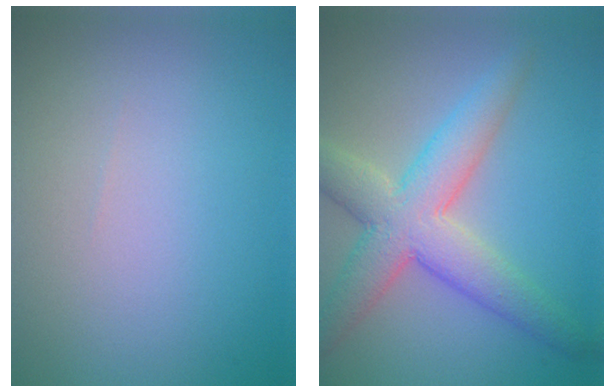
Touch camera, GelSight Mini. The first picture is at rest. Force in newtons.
{"total": 6.7, "press": 6.7, "slide": 0.2}